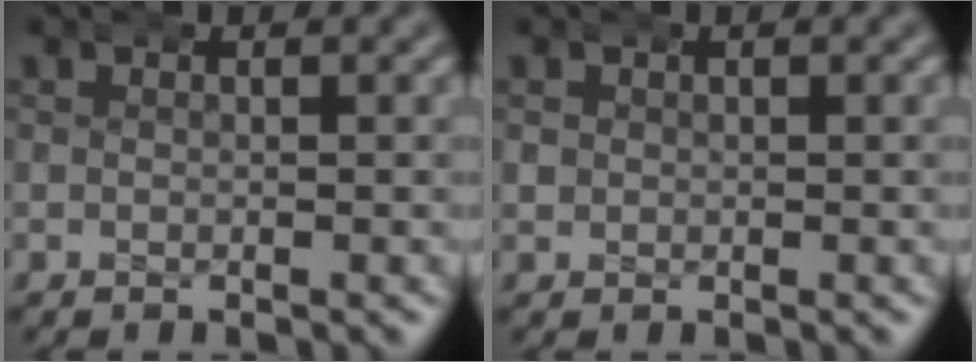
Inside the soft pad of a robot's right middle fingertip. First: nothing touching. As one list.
[{"total": 0.6, "force": [0.2, 0.5, -0.1], "torque": [0.004, 0.002, 0.006]}]